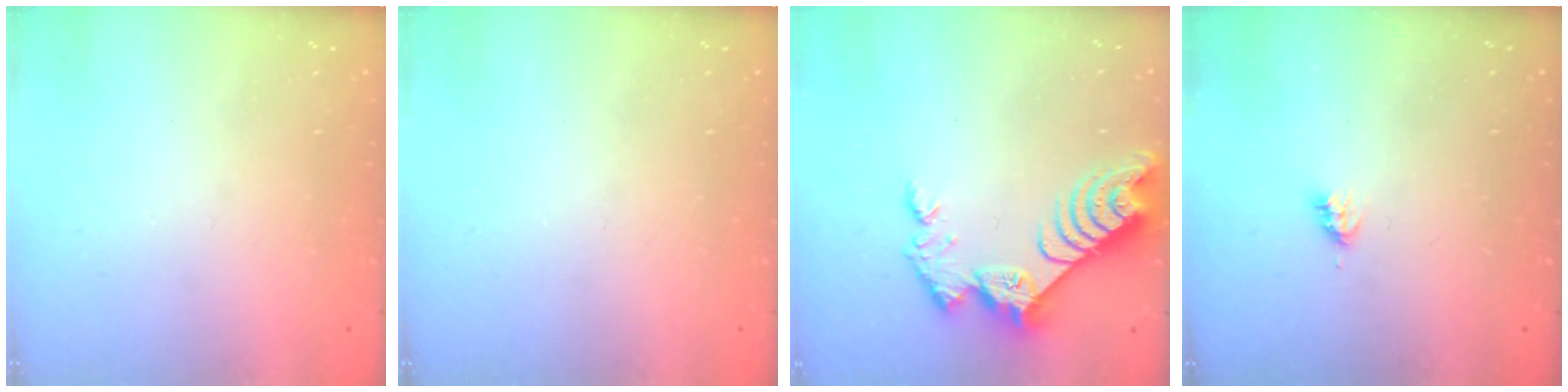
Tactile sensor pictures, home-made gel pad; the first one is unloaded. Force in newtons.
{"total": 0.0}
{"total": 9.6, "press": 9.5, "slide": 0.9}
{"total": 3.5, "press": 3.4, "slide": 0.5}